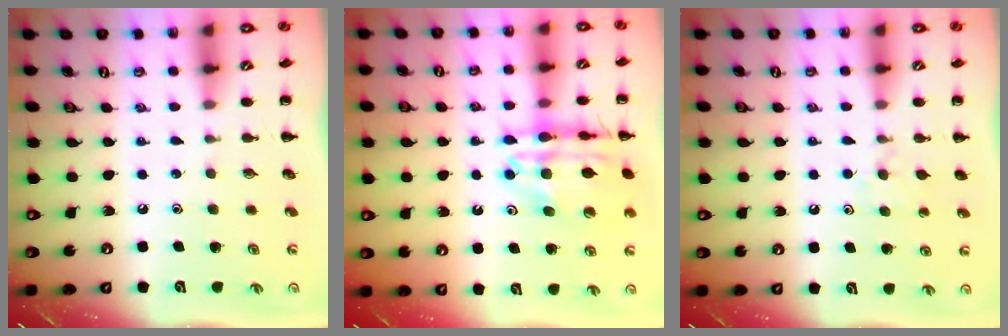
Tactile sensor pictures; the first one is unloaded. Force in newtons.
{"total": 16.0, "press": 15.7, "slide": 3.0}
{"total": 4.8, "press": 4.5, "slide": 1.7}